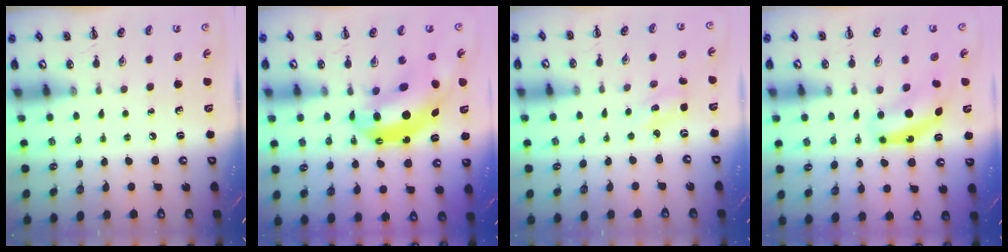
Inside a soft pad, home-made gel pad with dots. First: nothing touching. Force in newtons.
{"total": 12.3, "press": 11.9, "slide": 2.9}
{"total": 2.1, "press": 2.0, "slide": 0.6}
{"total": 6.9, "press": 6.9, "slide": 0.2}